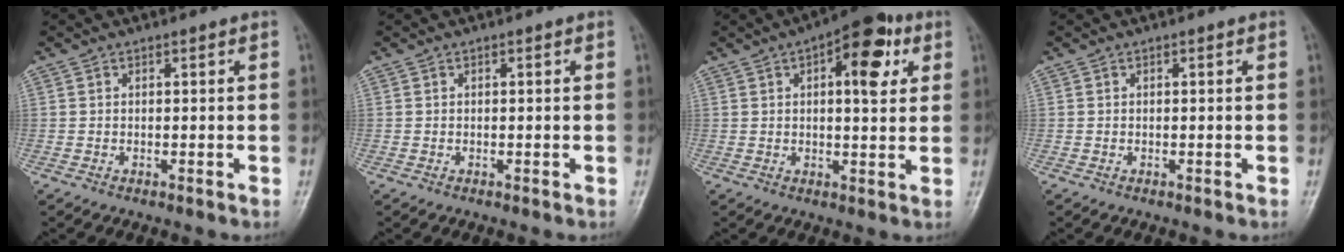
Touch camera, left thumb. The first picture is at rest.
{"total": 0.0}
{"total": 11.2, "force": [4.1, 4.8, 9.2], "torque": [-0.099, 0.002, 0.049]}
{"total": 0.0}